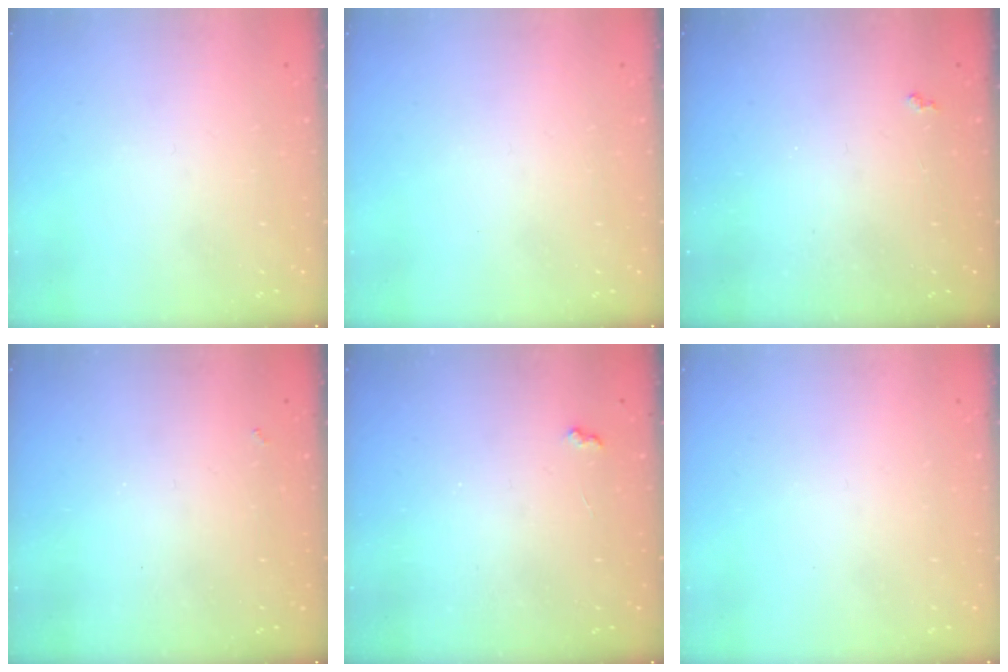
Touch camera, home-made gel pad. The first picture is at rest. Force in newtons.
{"total": 0.0}
{"total": 1.9, "press": 1.8, "slide": 0.5}
{"total": 1.6, "press": 1.6, "slide": 0.4}
{"total": 3.6, "press": 3.5, "slide": 0.5}
{"total": 0.0}